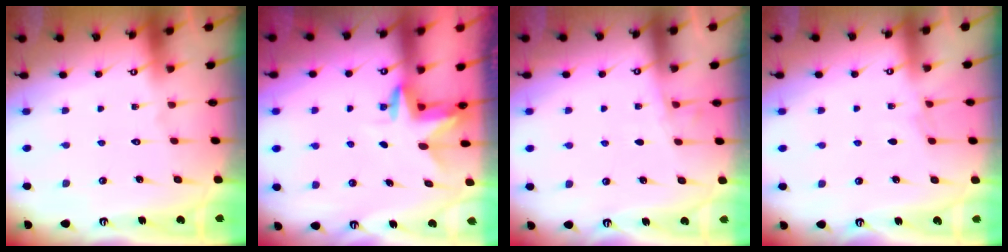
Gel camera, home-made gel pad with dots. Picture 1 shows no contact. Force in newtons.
{"total": 2.6, "press": 2.6, "slide": 0.1}
{"total": 2.6, "press": 2.5, "slide": 0.4}
{"total": 2.3, "press": 2.3, "slide": 0.4}